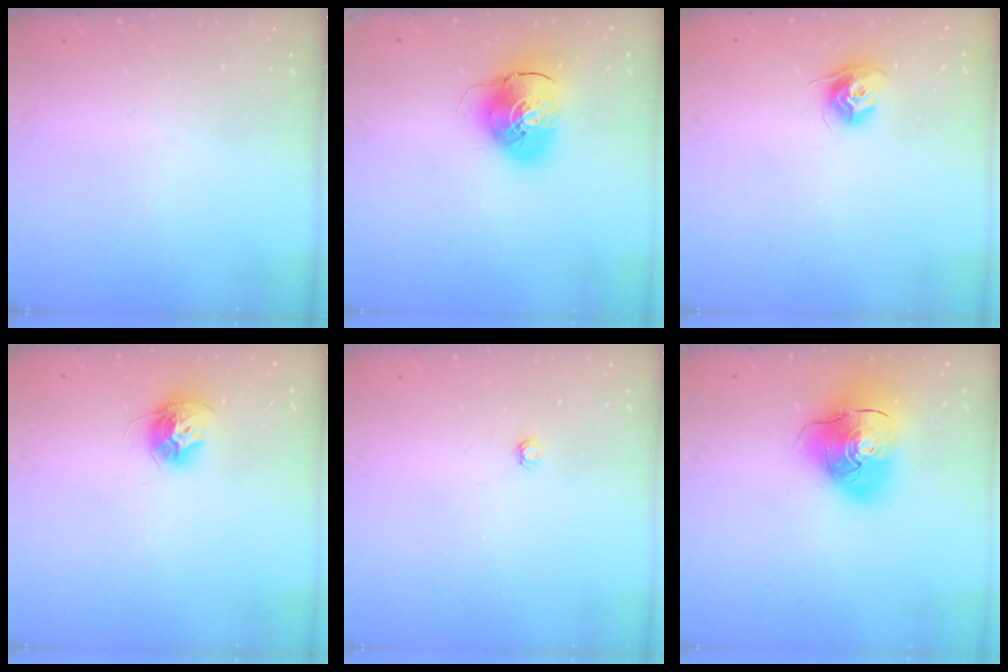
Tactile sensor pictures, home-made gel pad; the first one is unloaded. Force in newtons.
{"total": 10.5, "press": 10.4, "slide": 1.8}
{"total": 9.7, "press": 9.7, "slide": 0.5}
{"total": 10.3, "press": 10.3, "slide": 0.4}
{"total": 3.0, "press": 3.0, "slide": 0.4}
{"total": 17.0, "press": 16.8, "slide": 2.6}